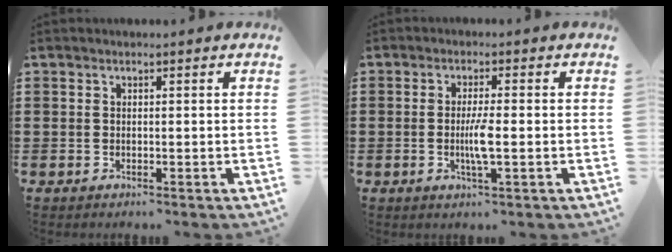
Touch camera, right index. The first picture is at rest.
{"total": 3.9, "force": [-0.7, 0.3, 3.8], "torque": [-0.075, -0.006, -0.017]}